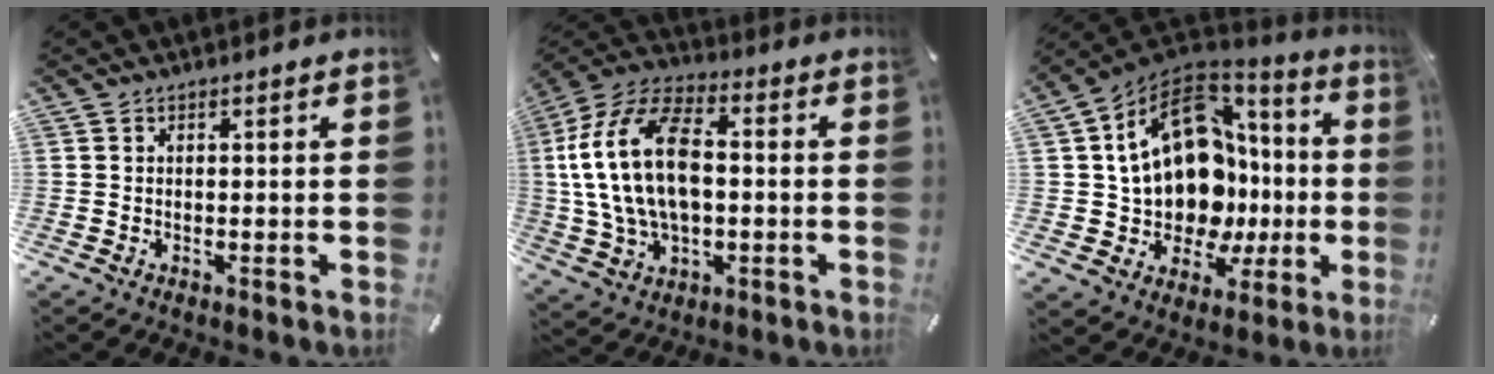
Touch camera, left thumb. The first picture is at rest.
{"total": 18.1, "force": [0.3, 12.0, 13.6], "torque": [-0.309, 0.010, 0.002]}
{"total": 21.2, "force": [3.0, 15.7, 13.8], "torque": [-0.261, -0.035, 0.070]}